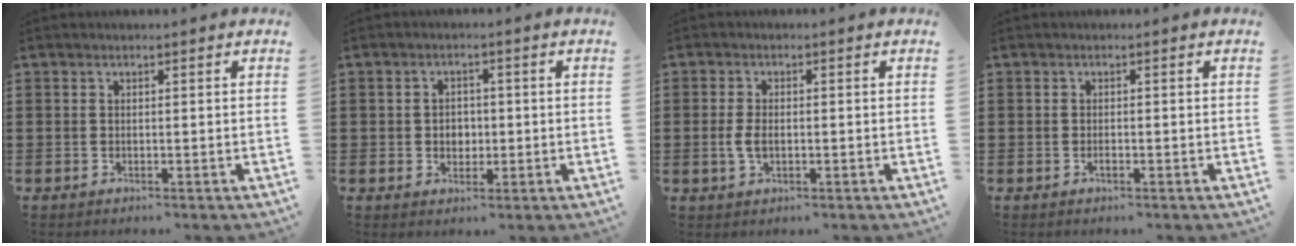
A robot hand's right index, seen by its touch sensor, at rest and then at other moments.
{"total": 2.5, "force": [-0.3, 2.2, 1.2], "torque": [-0.021, 0.005, -0.011]}
{"total": 2.9, "force": [-0.4, 1.6, 2.5], "torque": [-0.062, -0.002, -0.012]}
{"total": 0.8, "force": [-0.4, 0.2, 0.6], "torque": [-0.013, -0.006, -0.006]}